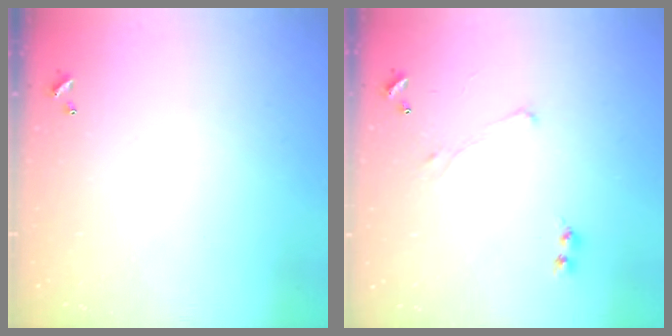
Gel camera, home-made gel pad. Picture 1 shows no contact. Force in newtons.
{"total": 0.0}